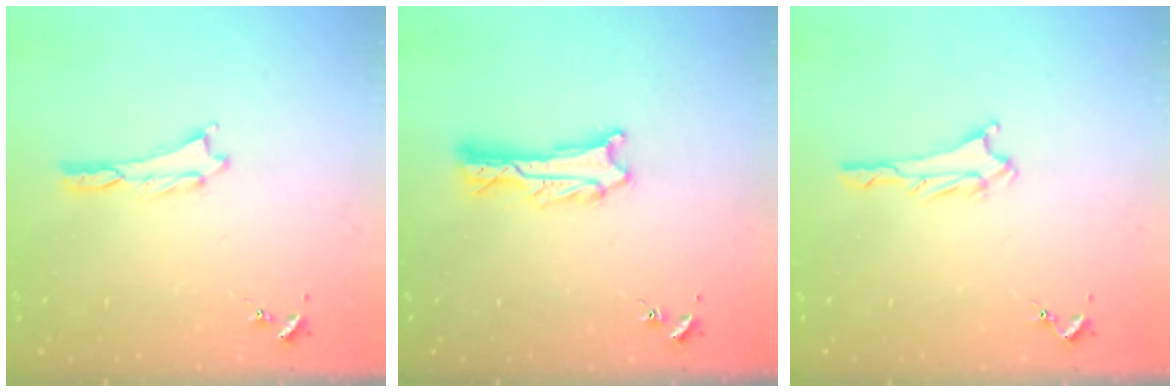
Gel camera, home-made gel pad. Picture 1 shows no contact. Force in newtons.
{"total": 1.5, "press": 1.5, "slide": 0.2}
{"total": 2.1, "press": 2.1, "slide": 0.3}